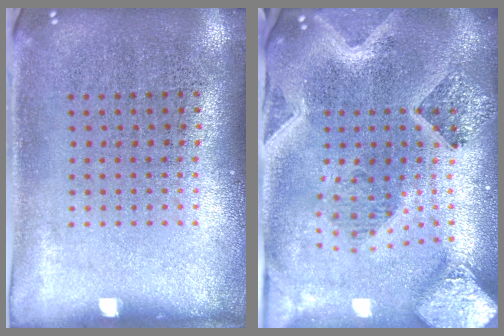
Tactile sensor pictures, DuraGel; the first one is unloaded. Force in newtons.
{"total": 4.2, "press": 3.3, "slide": 2.6}